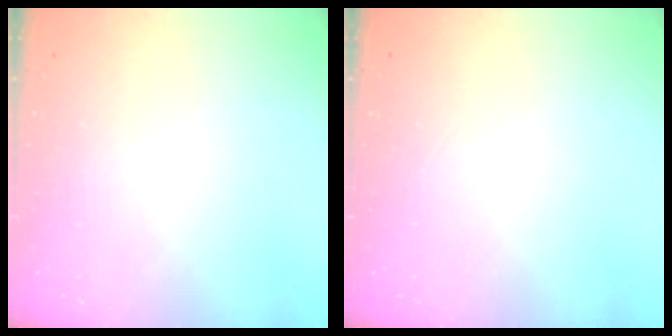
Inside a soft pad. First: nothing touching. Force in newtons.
{"total": 0.0}